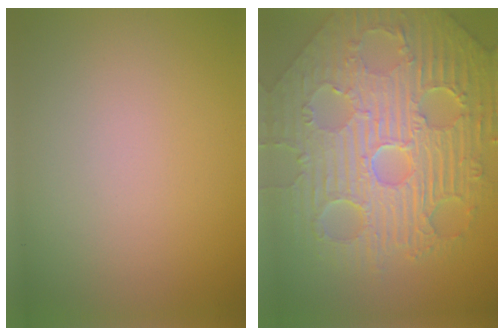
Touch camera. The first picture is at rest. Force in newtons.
{"total": 11.8, "press": 7.7, "slide": 8.9}